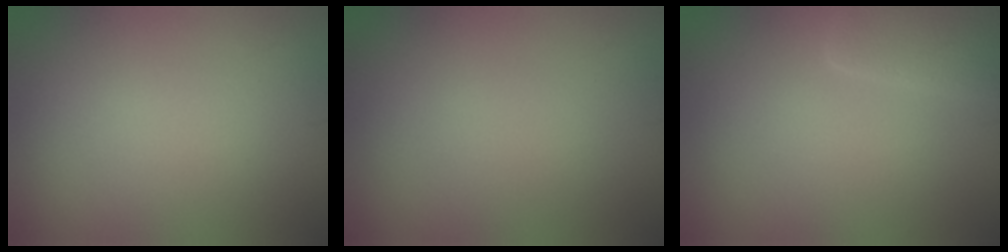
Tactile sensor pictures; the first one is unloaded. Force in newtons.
{"total": 0.0}
{"total": 4.2, "press": 4.1, "slide": 0.4}